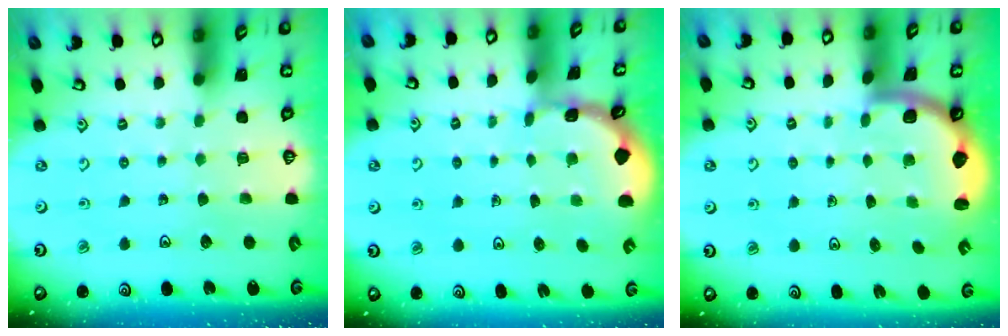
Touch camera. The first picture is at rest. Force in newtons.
{"total": 1.1, "press": 1.1, "slide": 0.2}
{"total": 1.8, "press": 1.8, "slide": 0.1}